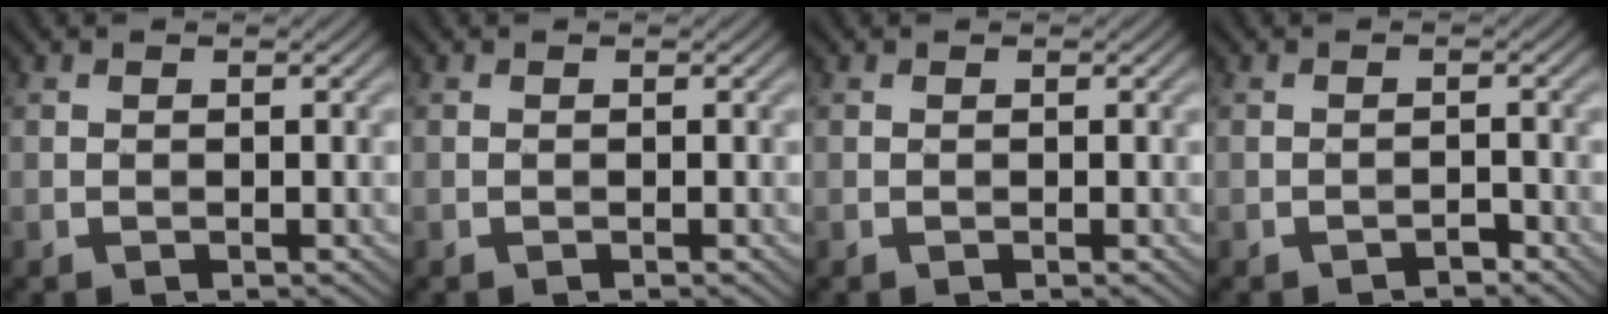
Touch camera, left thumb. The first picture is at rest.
{"total": 0.0}
{"total": 0.0}
{"total": 1.1, "force": [-1.0, 0.3, 0.3], "torque": [-0.002, 0.002, -0.019]}